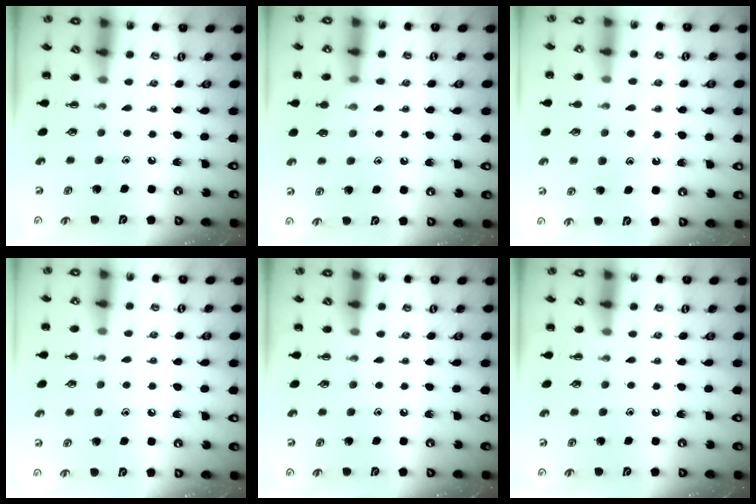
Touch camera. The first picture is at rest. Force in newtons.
{"total": 6.3, "press": 6.0, "slide": 1.8}
{"total": 11.2, "press": 11.2, "slide": 1.0}
{"total": 5.0, "press": 4.8, "slide": 1.4}
{"total": 0.0}
{"total": 0.0}